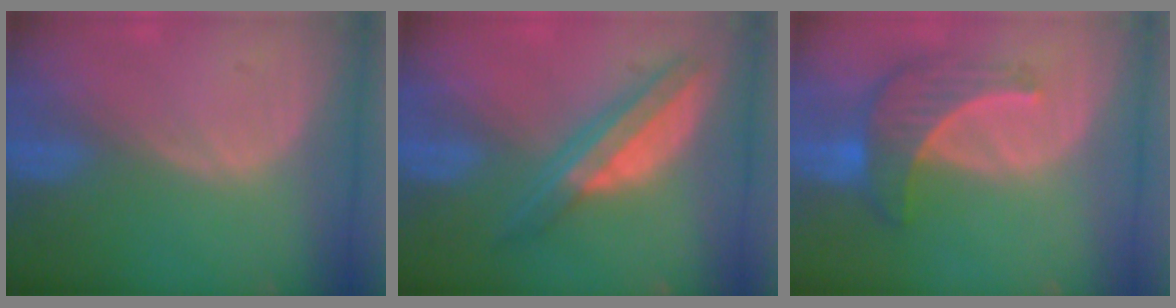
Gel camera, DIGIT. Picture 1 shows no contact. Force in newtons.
{"total": 7.2, "press": 6.2, "slide": 3.6}
{"total": 7.3, "press": 6.8, "slide": 2.7}